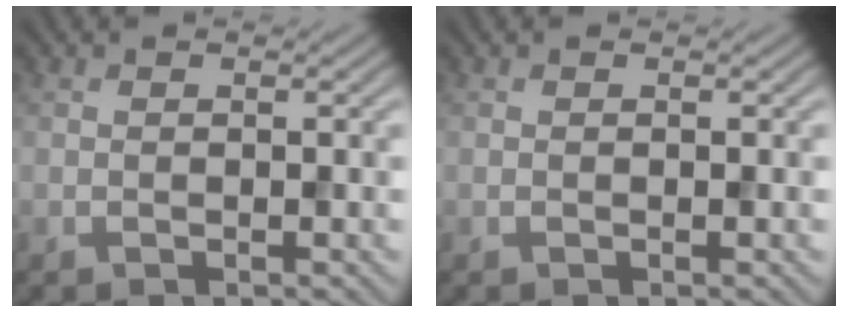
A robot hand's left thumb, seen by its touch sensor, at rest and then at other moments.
{"total": 0.0}